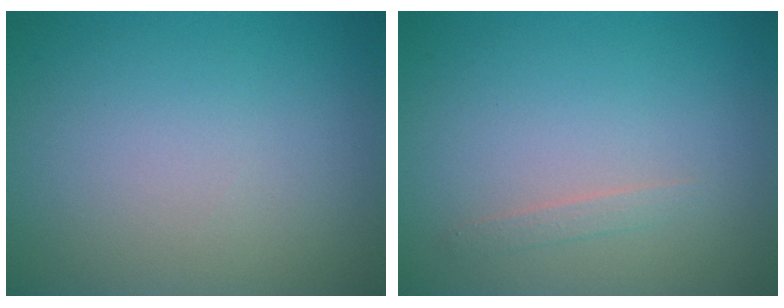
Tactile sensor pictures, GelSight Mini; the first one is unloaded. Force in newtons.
{"total": 0.8, "press": 0.8, "slide": 0.0}